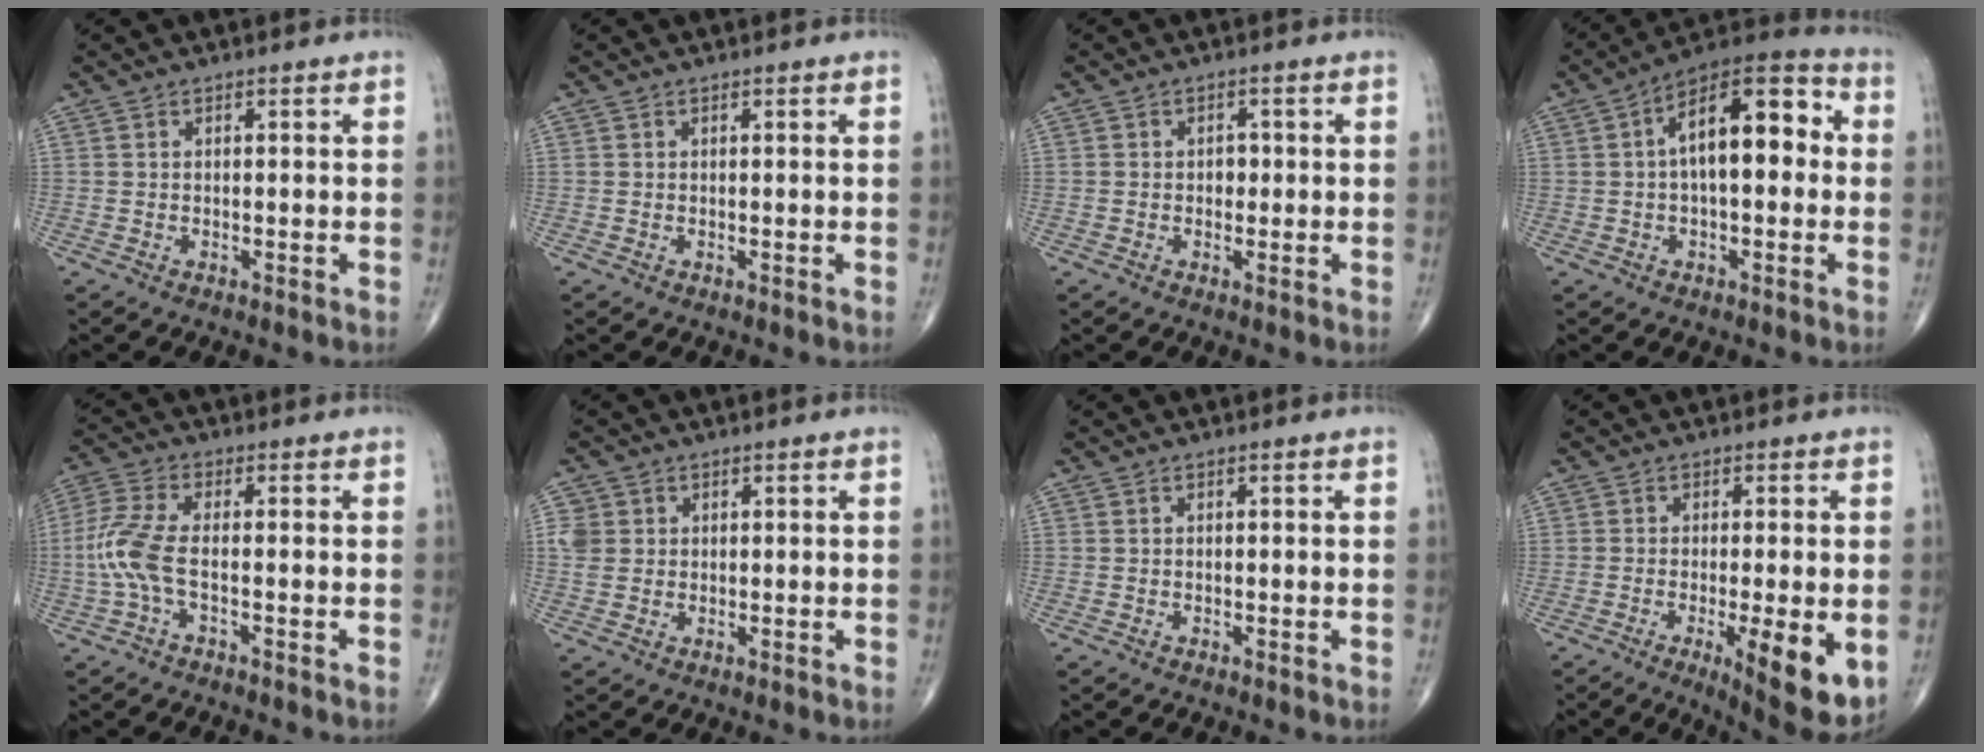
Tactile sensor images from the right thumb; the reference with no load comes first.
{"total": 0.0}
{"total": 1.7, "force": [-0.1, 1.3, 1.0], "torque": [-0.003, 0.003, -0.003]}
{"total": 15.6, "force": [1.8, 7.2, 13.7], "torque": [-0.194, 0.042, 0.017]}
{"total": 7.2, "force": [-1.4, 2.5, 6.6], "torque": [-0.179, 0.015, -0.036]}
{"total": 3.6, "force": [0.8, 3.3, 1.3], "torque": [-0.012, 0.004, 0.020]}
{"total": 0.0}
{"total": 10.8, "force": [-3.0, 2.6, 10.1], "torque": [-0.138, -0.022, -0.040]}